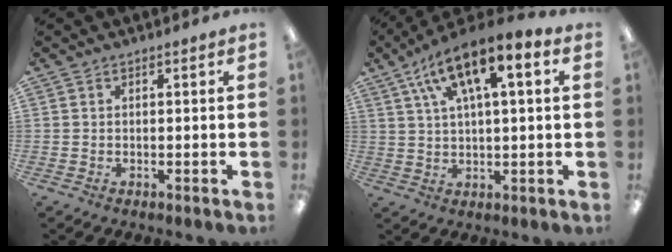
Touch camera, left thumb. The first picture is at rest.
{"total": 13.2, "force": [6.9, 4.6, 10.3], "torque": [-0.187, -0.017, 0.122]}